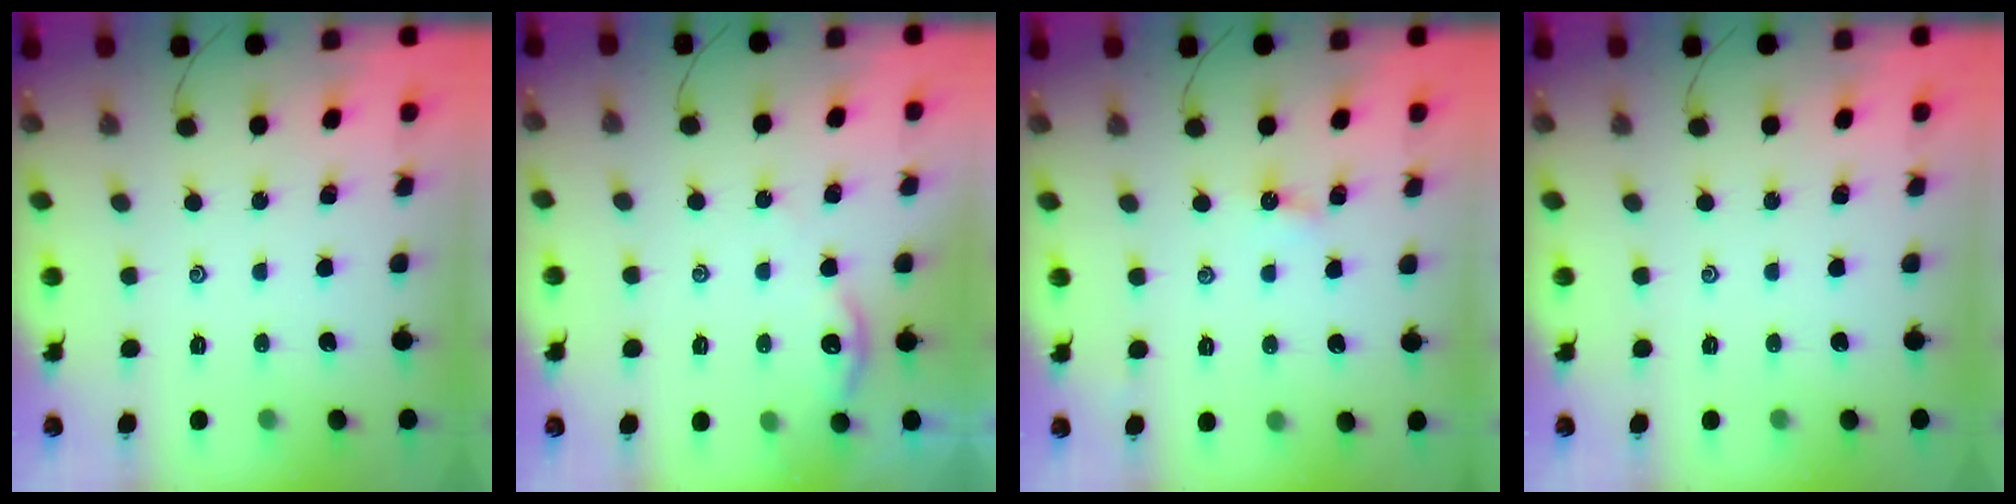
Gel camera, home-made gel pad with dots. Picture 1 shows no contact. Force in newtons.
{"total": 5.4, "press": 5.4, "slide": 0.5}
{"total": 3.9, "press": 3.9, "slide": 0.5}
{"total": 0.0}